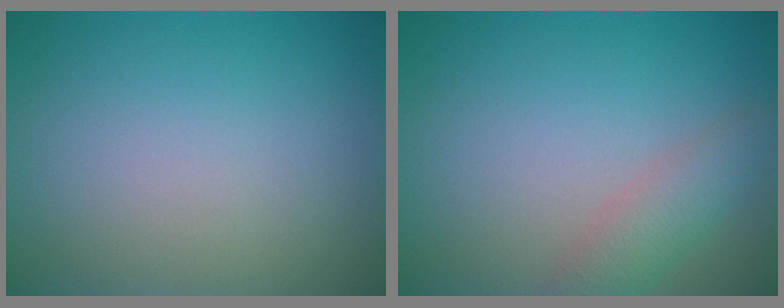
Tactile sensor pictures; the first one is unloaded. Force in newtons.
{"total": 2.5, "press": 2.5, "slide": 0.1}